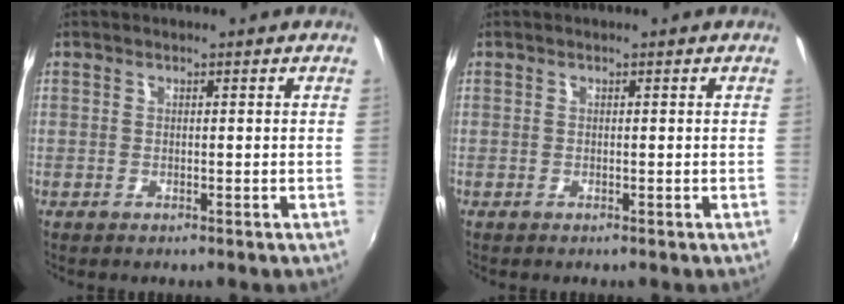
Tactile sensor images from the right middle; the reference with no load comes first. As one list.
[{"total": 0.0}]